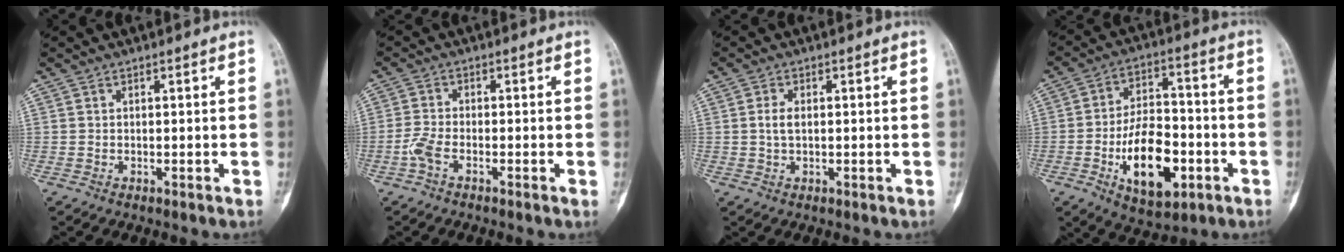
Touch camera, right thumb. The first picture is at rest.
{"total": 3.3, "force": [-1.6, 0.9, 2.7], "torque": [-0.065, 0.000, -0.041]}
{"total": 2.5, "force": [0.2, 1.4, 2.1], "torque": [-0.048, 0.002, 0.003]}
{"total": 15.9, "force": [-5.1, 8.5, 12.4], "torque": [-0.176, 0.026, -0.079]}